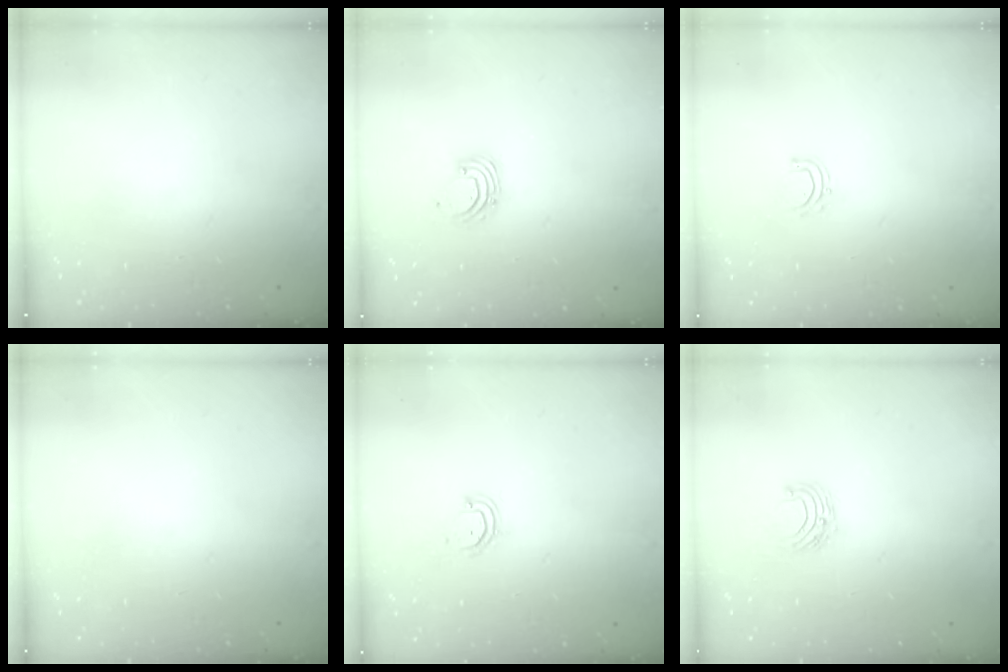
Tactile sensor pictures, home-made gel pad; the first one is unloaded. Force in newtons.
{"total": 2.2, "press": 2.2, "slide": 0.2}
{"total": 4.8, "press": 4.7, "slide": 0.7}
{"total": 0.0}
{"total": 3.6, "press": 3.6, "slide": 0.2}
{"total": 5.6, "press": 5.6, "slide": 0.5}